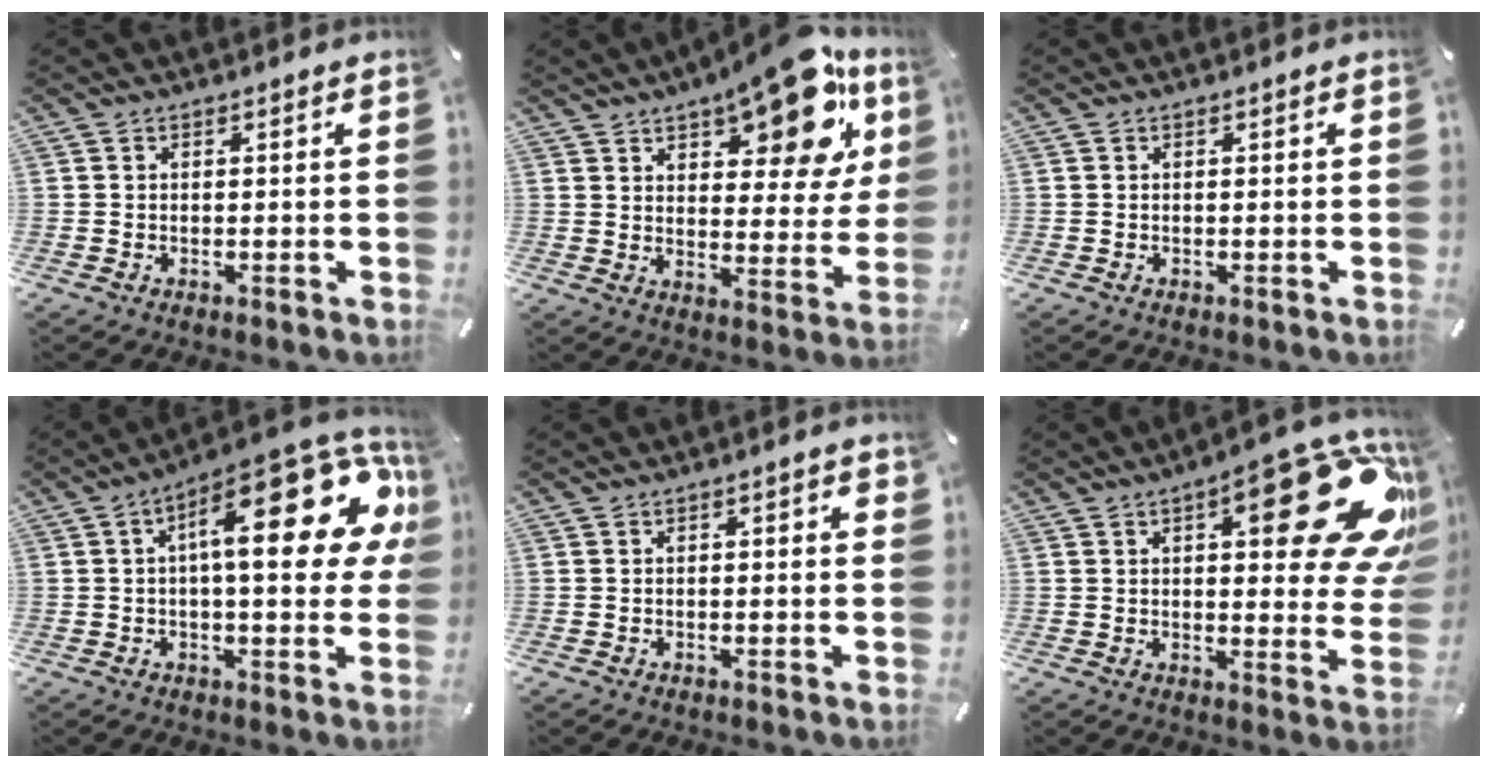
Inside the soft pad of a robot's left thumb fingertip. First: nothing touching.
{"total": 18.7, "force": [11.8, 8.1, 12.0], "torque": [-0.148, -0.074, 0.191]}
{"total": 0.0}
{"total": 24.3, "force": [7.8, 9.3, 21.1], "torque": [-0.290, -0.048, 0.123]}
{"total": 1.6, "force": [0.4, 0.5, 1.5], "torque": [-0.029, 0.003, 0.005]}
{"total": 25.0, "force": [10.7, 9.4, 20.6], "torque": [-0.253, -0.064, 0.165]}